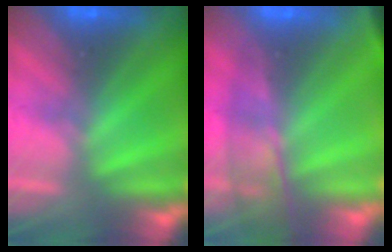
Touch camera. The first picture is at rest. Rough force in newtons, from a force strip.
{"total": 7.8}